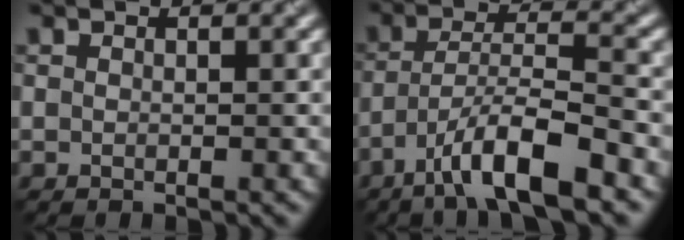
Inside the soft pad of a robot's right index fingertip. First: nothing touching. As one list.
[{"total": 7.4, "force": [-4.5, 1.5, 5.7], "torque": [-0.096, 0.011, -0.082]}]